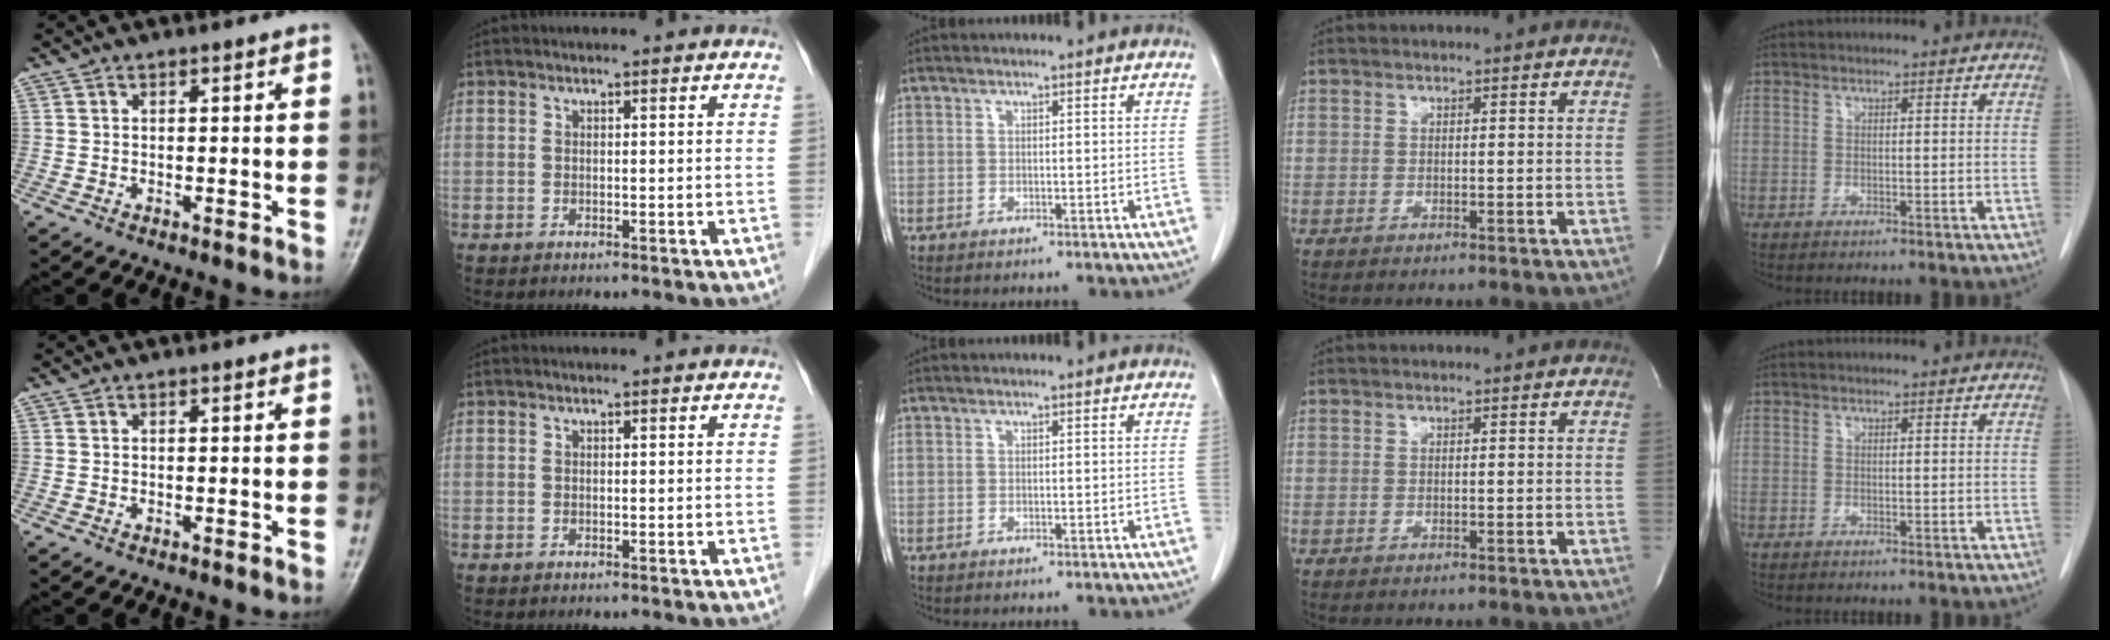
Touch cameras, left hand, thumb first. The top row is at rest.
{}